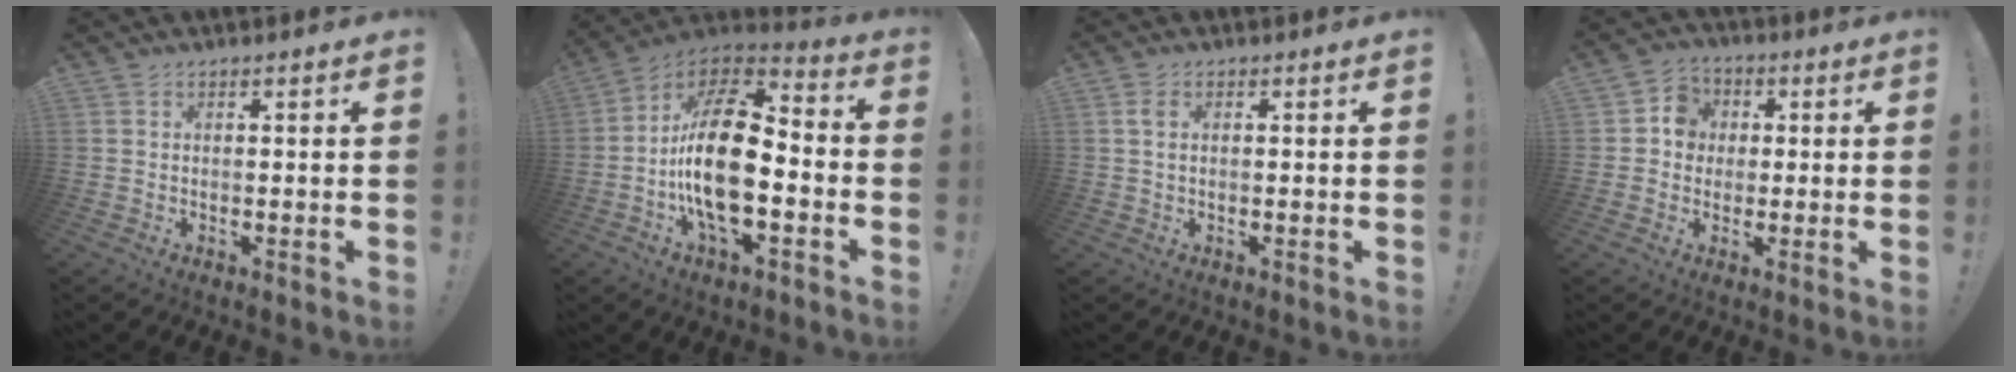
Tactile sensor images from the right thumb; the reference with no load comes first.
{"total": 22.2, "force": [-3.7, 10.6, 19.1], "torque": [-0.362, 0.024, -0.058]}
{"total": 2.1, "force": [0.7, 1.1, 1.6], "torque": [-0.028, 0.003, 0.011]}
{"total": 7.2, "force": [0.5, 6.7, 2.4], "torque": [-0.035, 0.007, 0.013]}